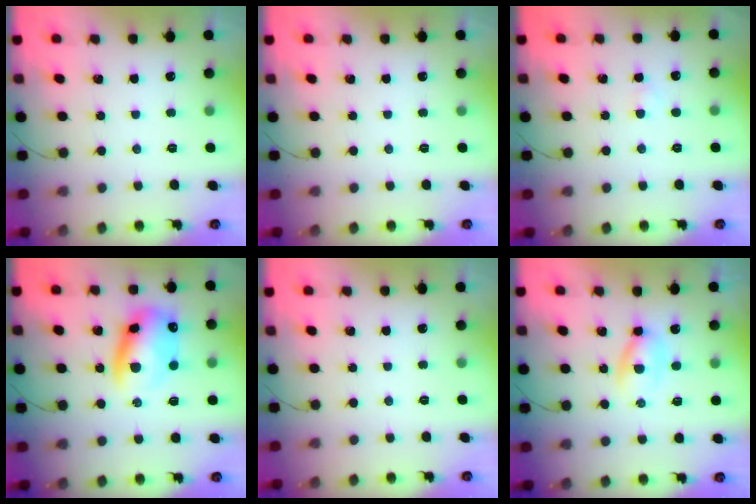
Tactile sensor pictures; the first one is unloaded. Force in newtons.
{"total": 0.0}
{"total": 1.3, "press": 1.0, "slide": 0.7}
{"total": 12.1, "press": 11.7, "slide": 3.0}
{"total": 0.0}
{"total": 3.6, "press": 3.5, "slide": 1.1}